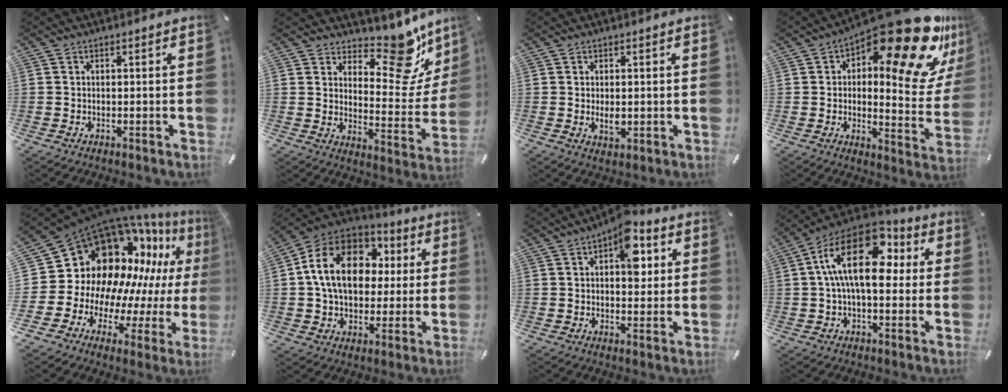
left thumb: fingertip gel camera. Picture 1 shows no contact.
{"total": 14.6, "force": [11.1, 6.6, 6.9], "torque": [-0.075, -0.110, 0.187]}
{"total": 3.3, "force": [0.0, 2.1, 2.5], "torque": [-0.039, -0.006, -0.003]}
{"total": 25.1, "force": [15.7, 8.7, 17.6], "torque": [-0.220, -0.128, 0.254]}
{"total": 20.5, "force": [9.0, 15.7, 9.7], "torque": [-0.143, -0.124, 0.202]}
{"total": 17.1, "force": [3.0, 13.2, 10.5], "torque": [-0.206, 0.006, 0.054]}
{"total": 10.2, "force": [3.4, 5.7, 7.7], "torque": [-0.087, -0.014, 0.052]}
{"total": 17.9, "force": [4.0, 9.6, 14.6], "torque": [-0.275, -0.020, 0.065]}